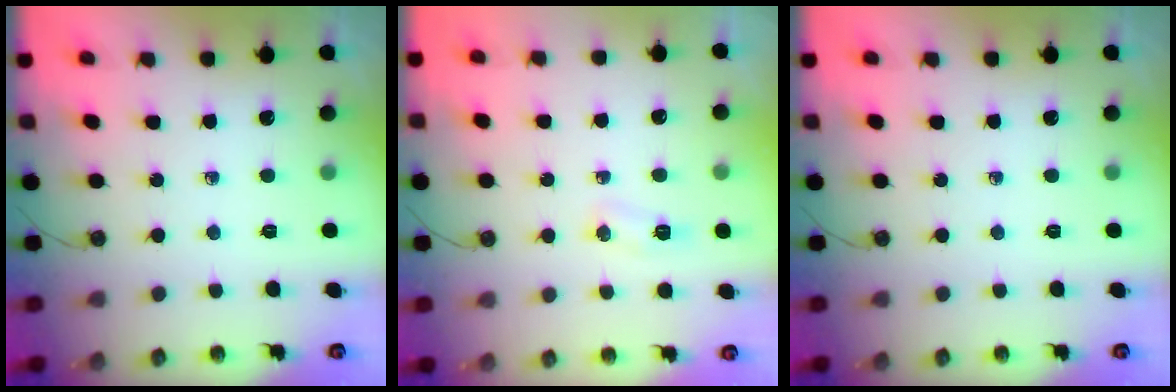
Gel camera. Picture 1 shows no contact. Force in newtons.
{"total": 4.0, "press": 4.0, "slide": 0.5}
{"total": 0.0}